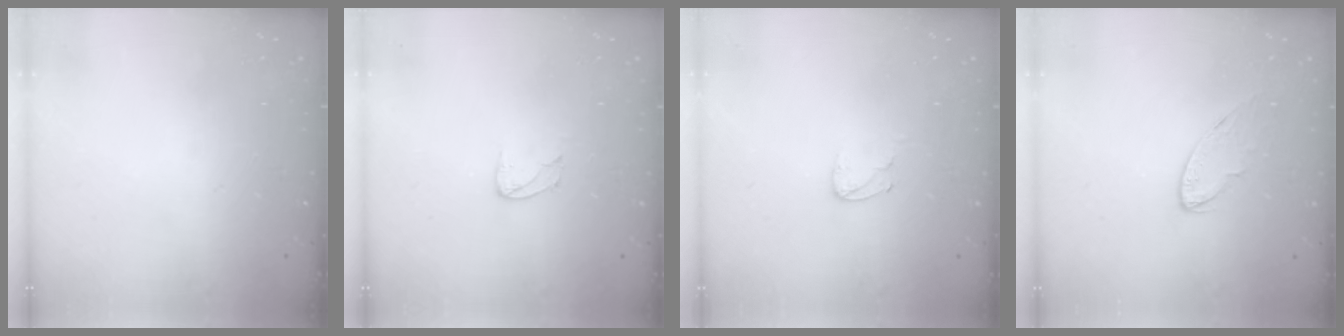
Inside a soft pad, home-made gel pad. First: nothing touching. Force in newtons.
{"total": 4.1, "press": 4.1, "slide": 0.4}
{"total": 4.2, "press": 4.2, "slide": 0.4}
{"total": 4.9, "press": 4.9, "slide": 0.6}